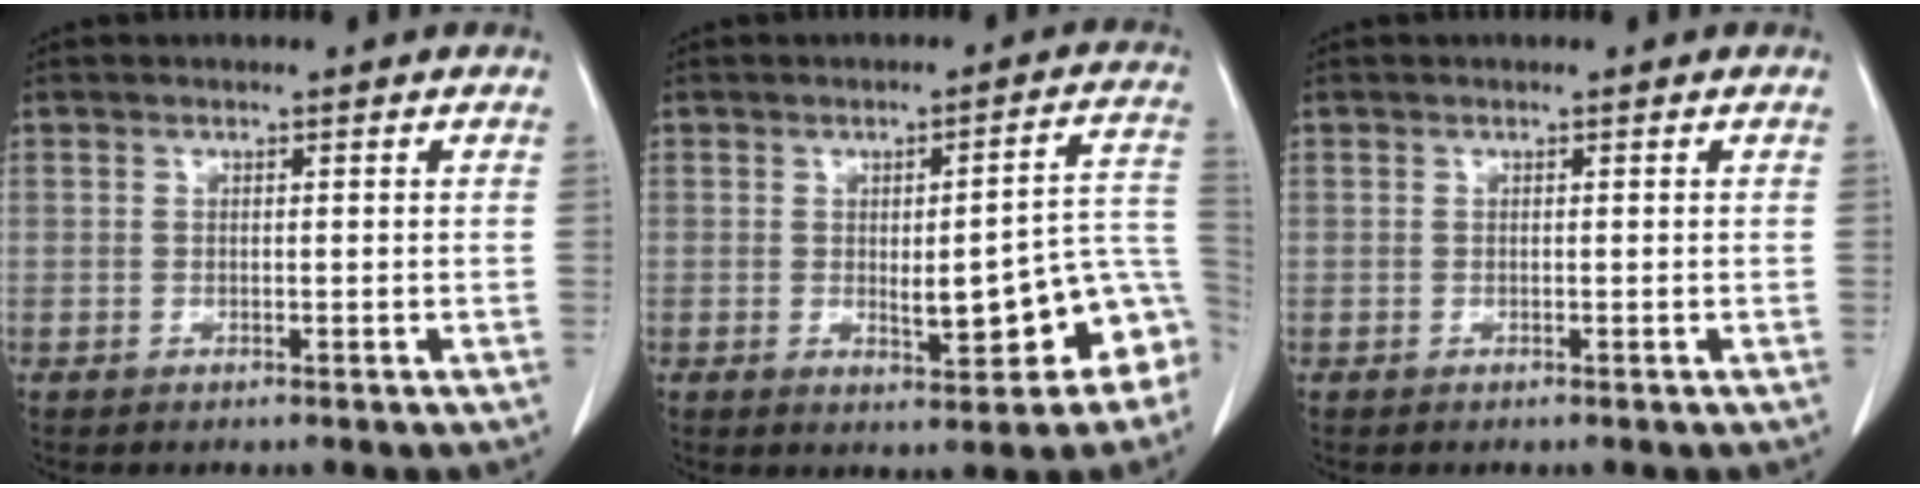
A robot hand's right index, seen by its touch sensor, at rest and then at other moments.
{"total": 11.0, "force": [-3.2, 2.5, 10.2], "torque": [-0.112, 0.025, -0.033]}
{"total": 0.0}